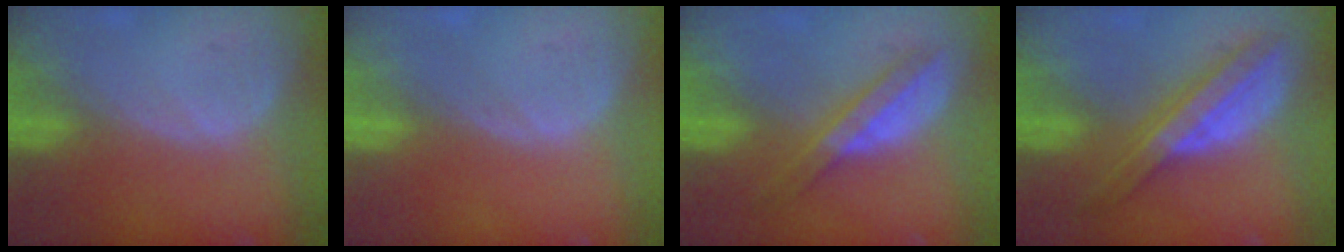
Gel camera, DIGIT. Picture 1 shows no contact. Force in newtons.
{"total": 0.0}
{"total": 5.5, "press": 5.3, "slide": 1.6}
{"total": 7.5, "press": 7.5, "slide": 0.4}